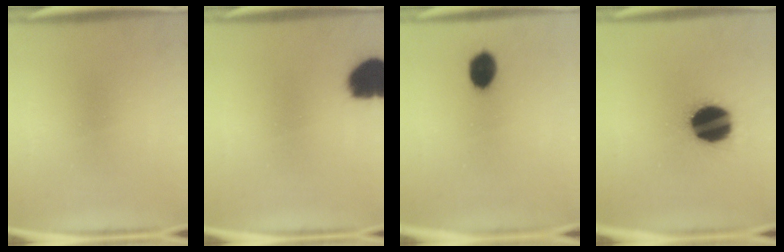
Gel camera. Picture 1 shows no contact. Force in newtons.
{"total": 10.6}
{"total": 6.5}
{"total": 19.5}